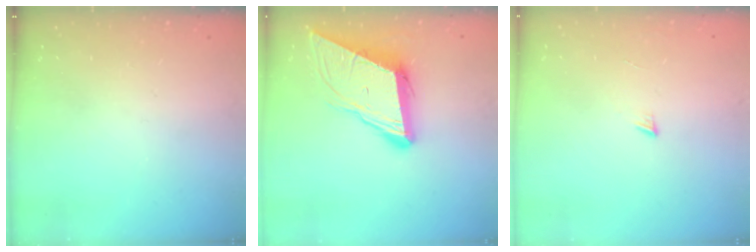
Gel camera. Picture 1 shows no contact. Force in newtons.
{"total": 11.7, "press": 11.1, "slide": 3.5}
{"total": 3.0, "press": 3.0, "slide": 0.3}